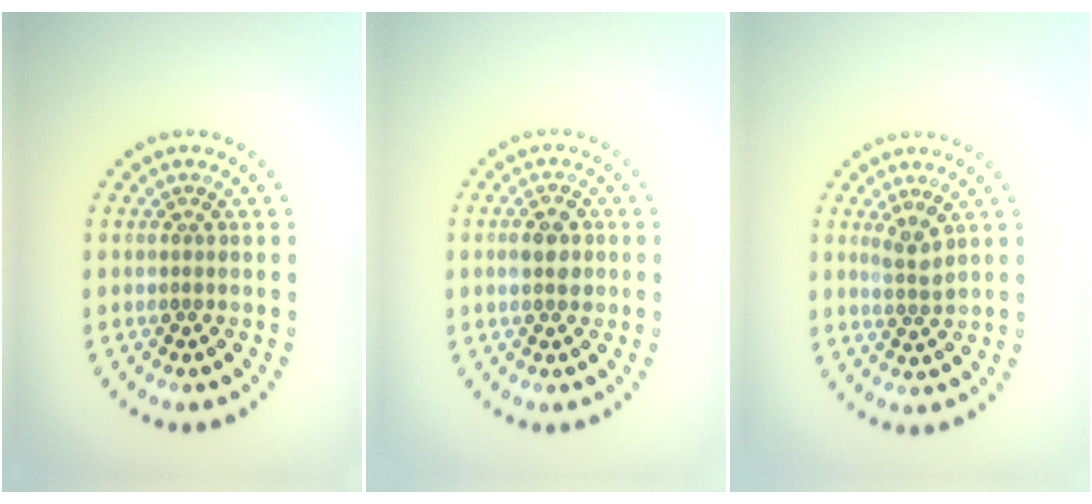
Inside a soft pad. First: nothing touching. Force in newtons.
{"total": 2.6, "press": 2.6, "slide": 0.0}
{"total": 1.9, "press": 1.4, "slide": 1.3}